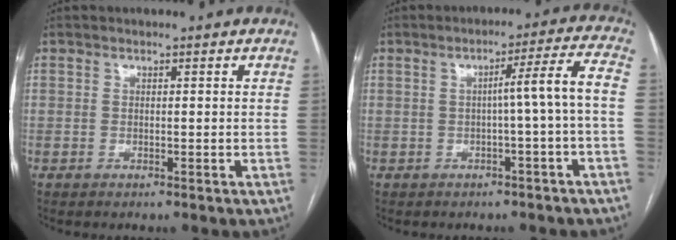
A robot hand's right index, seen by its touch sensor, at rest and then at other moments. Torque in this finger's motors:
{"motor_torque": [0.66, -0.01, 0.35, 0.07]}